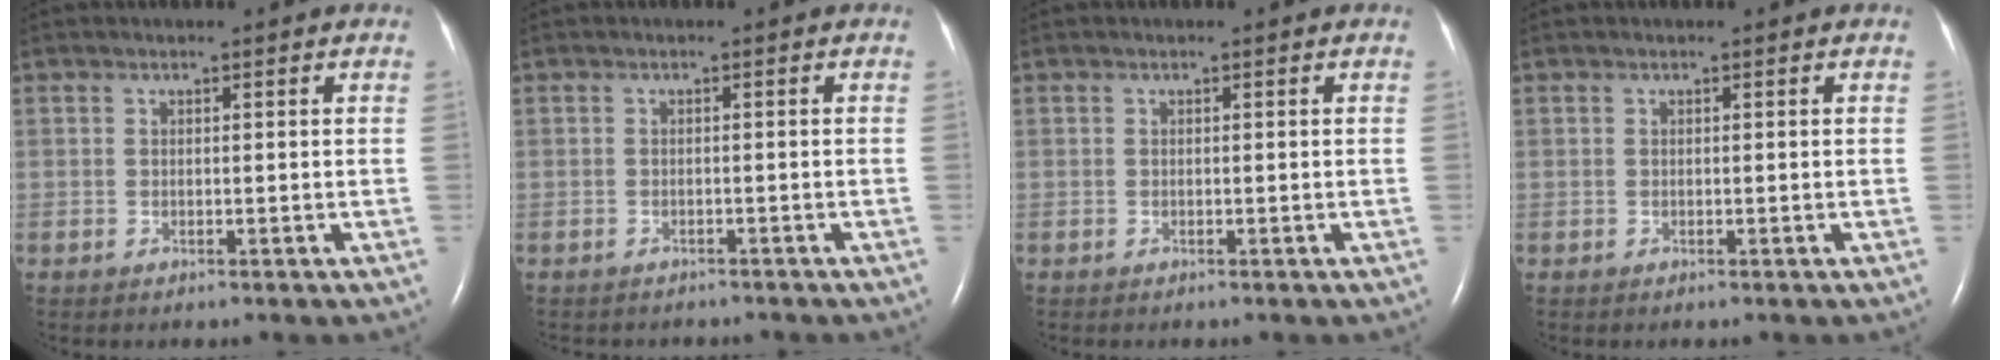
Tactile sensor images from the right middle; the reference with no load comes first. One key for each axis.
{"total": 4.0, "fx": -3.6, "fy": 1.5, "fz": 0.9, "tx": -0.012, "ty": -0.001, "tz": -0.042}
{"total": 0.0}
{"total": 0.0}